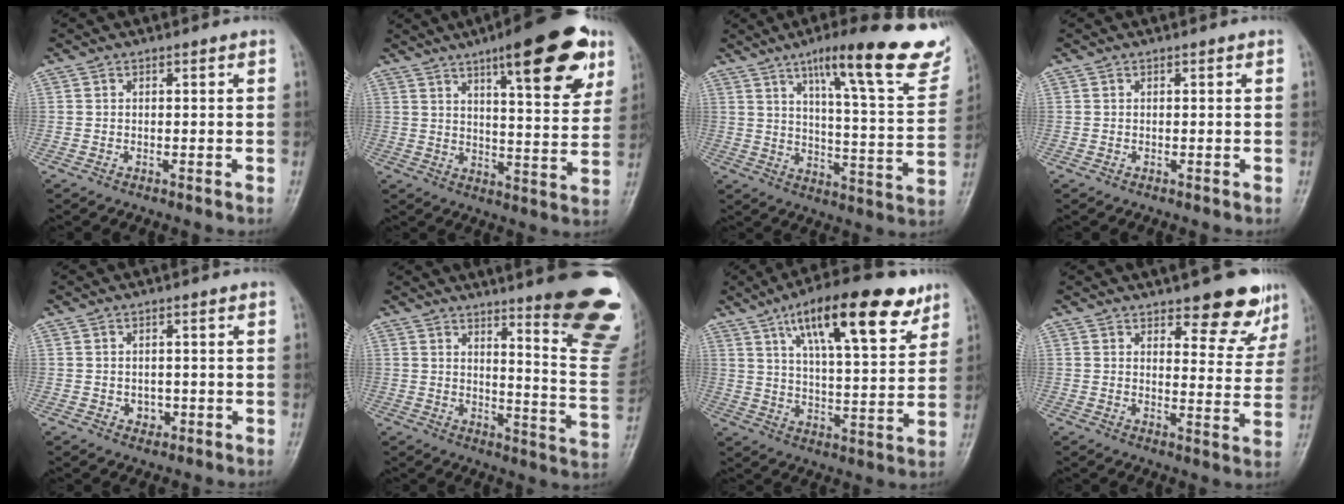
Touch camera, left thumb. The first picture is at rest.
{"total": 19.3, "force": [10.5, 5.2, 15.3], "torque": [-0.178, -0.037, 0.147]}
{"total": 23.4, "force": [14.8, 4.4, 17.6], "torque": [-0.220, -0.054, 0.208]}
{"total": 0.0}
{"total": 2.1, "force": [-0.4, 1.8, 1.0], "torque": [-0.005, 0.002, -0.001]}
{"total": 21.4, "force": [13.4, 3.7, 16.2], "torque": [-0.177, -0.098, 0.166]}
{"total": 20.1, "force": [11.3, 6.5, 15.3], "torque": [-0.211, -0.031, 0.180]}
{"total": 10.5, "force": [7.8, 4.0, 5.8], "torque": [-0.032, -0.050, 0.098]}